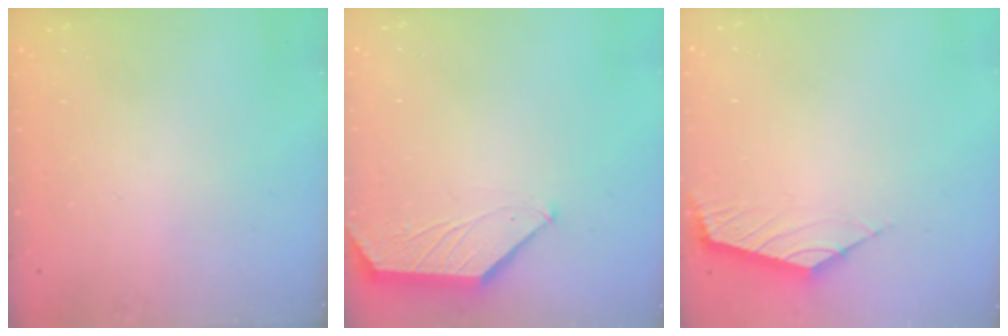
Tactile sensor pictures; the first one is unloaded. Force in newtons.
{"total": 1.4, "press": 1.4, "slide": 0.3}
{"total": 2.3, "press": 2.3, "slide": 0.6}